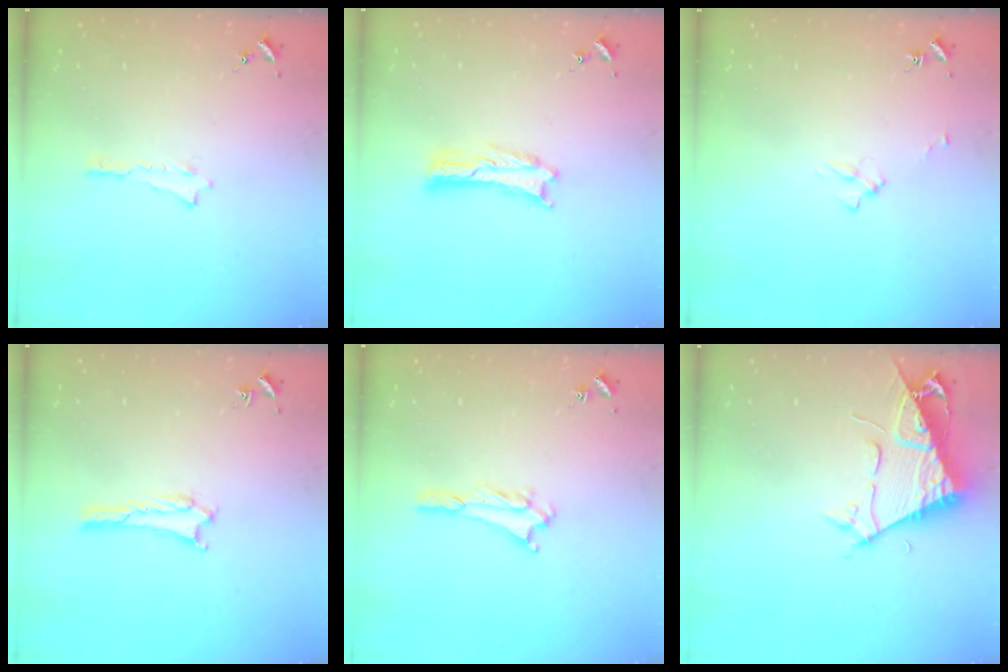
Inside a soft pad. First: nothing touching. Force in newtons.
{"total": 0.0}
{"total": 2.9, "press": 2.9, "slide": 0.4}
{"total": 1.4, "press": 1.4, "slide": 0.0}
{"total": 2.7, "press": 2.7, "slide": 0.4}
{"total": 7.1, "press": 7.0, "slide": 0.9}